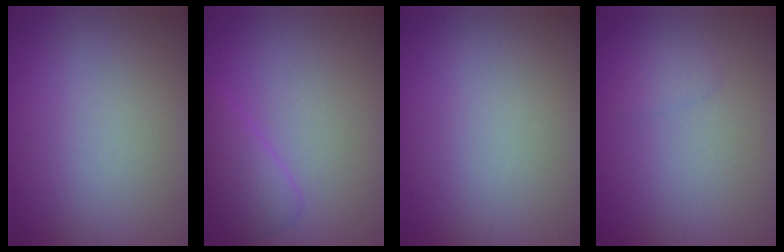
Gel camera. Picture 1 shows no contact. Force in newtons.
{"total": 2.6, "press": 2.6, "slide": 0.1}
{"total": 0.0}
{"total": 1.0, "press": 1.0, "slide": 0.1}